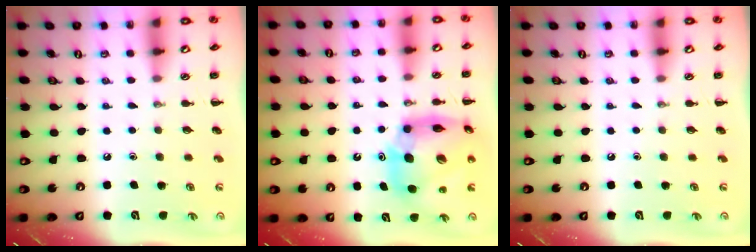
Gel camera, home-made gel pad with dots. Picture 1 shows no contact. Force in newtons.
{"total": 15.1, "press": 14.5, "slide": 4.4}
{"total": 0.0}